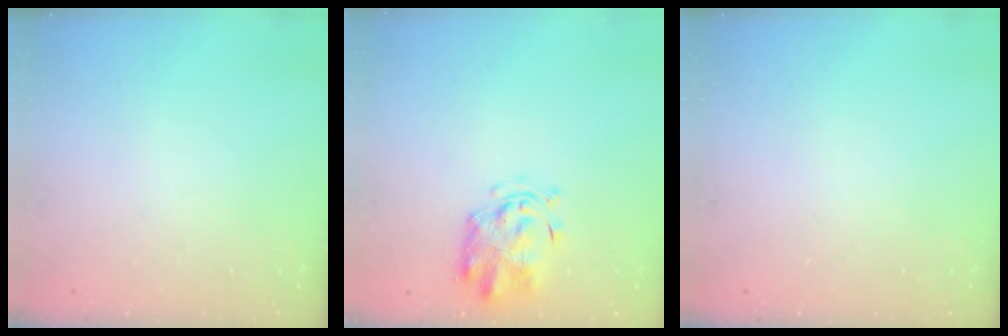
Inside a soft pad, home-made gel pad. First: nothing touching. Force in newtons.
{"total": 2.9, "press": 2.9, "slide": 0.6}
{"total": 0.0}